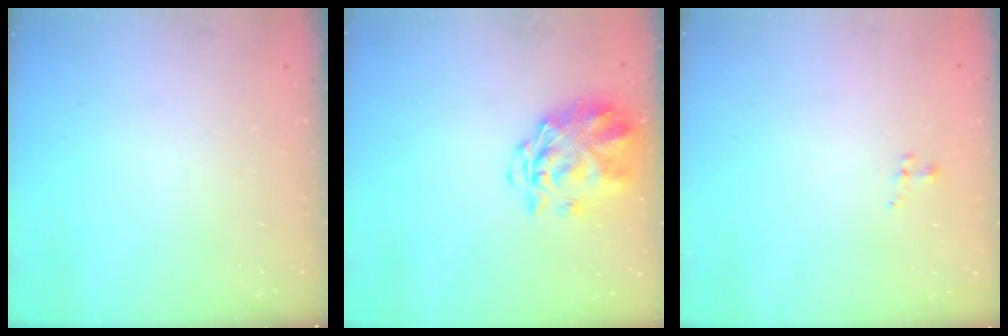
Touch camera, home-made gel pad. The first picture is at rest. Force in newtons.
{"total": 4.3, "press": 3.8, "slide": 2.1}
{"total": 0.8, "press": 0.6, "slide": 0.6}